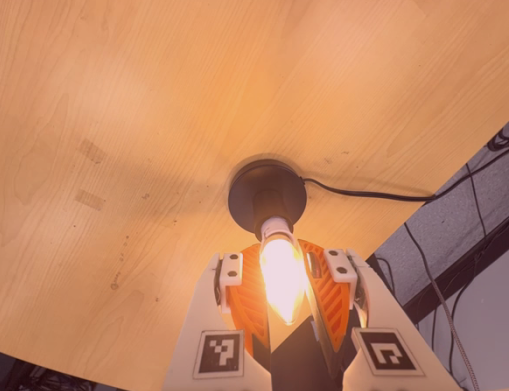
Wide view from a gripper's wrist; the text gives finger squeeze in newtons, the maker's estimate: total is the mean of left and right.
{"total": 14.6, "left": 13.3, "right": 15.8}